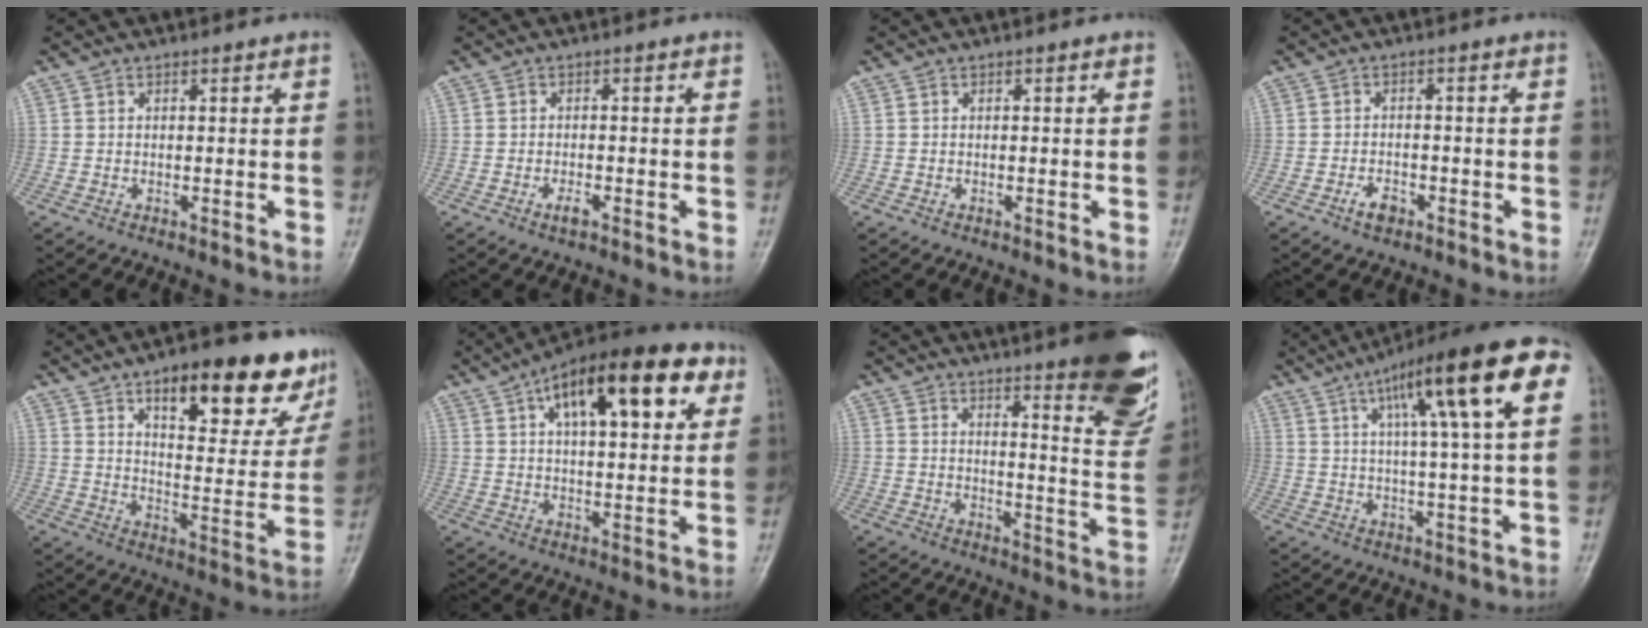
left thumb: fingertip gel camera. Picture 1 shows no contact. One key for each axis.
{"total": 1.8, "fx": -1.2, "fy": 0.6, "fz": 1.1, "tx": -0.026, "ty": 0.005, "tz": -0.022}
{"total": 0.0}
{"total": 2.8, "fx": -1.8, "fy": 1.5, "fz": 1.5, "tx": -0.025, "ty": 0.011, "tz": -0.030}
{"total": 20.3, "fx": 12.1, "fy": 7.8, "fz": 14.2, "tx": -0.139, "ty": -0.048, "tz": 0.173}
{"total": 20.8, "fx": 8.7, "fy": 8.6, "fz": 16.8, "tx": -0.232, "ty": 0.010, "tz": 0.130}
{"total": 19.3, "fx": 12.7, "fy": 3.8, "fz": 14.0, "tx": -0.146, "ty": -0.087, "tz": 0.156}
{"total": 19.1, "fx": 7.2, "fy": 3.4, "fz": 17.4, "tx": -0.247, "ty": 0.018, "tz": 0.099}